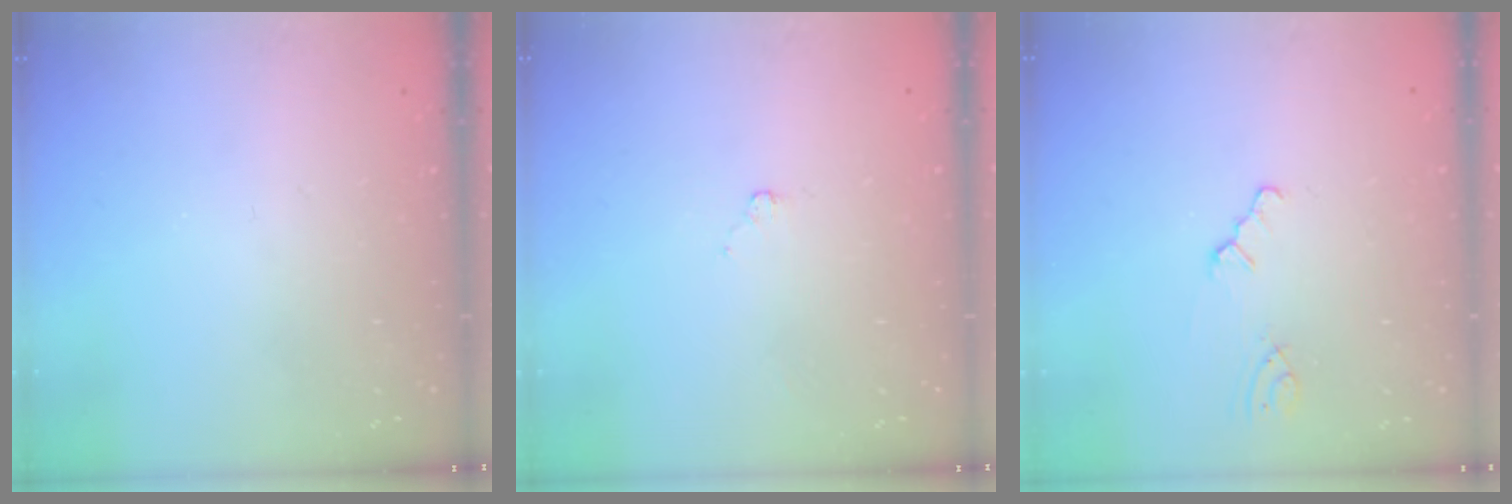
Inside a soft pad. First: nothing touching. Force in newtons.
{"total": 1.3, "press": 1.3, "slide": 0.3}
{"total": 1.1, "press": 1.1, "slide": 0.3}